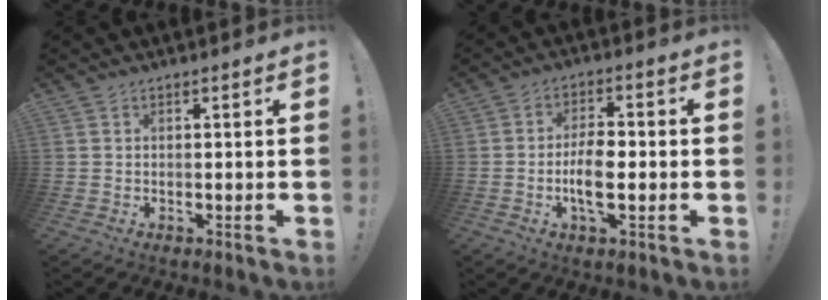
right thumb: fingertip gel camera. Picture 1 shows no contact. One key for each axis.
{"total": 8.3, "fx": -1.5, "fy": 3.6, "fz": 7.3, "tx": -0.125, "ty": 0.001, "tz": -0.030}